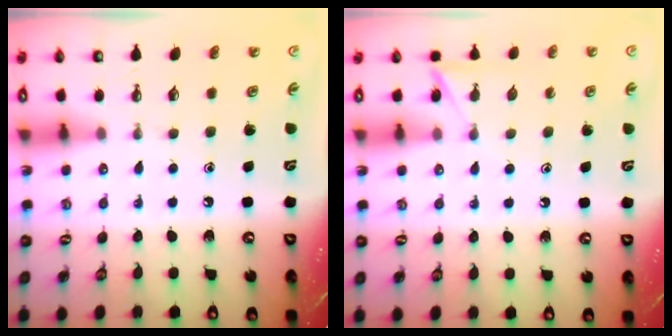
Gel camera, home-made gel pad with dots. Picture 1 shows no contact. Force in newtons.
{"total": 6.8, "press": 6.8, "slide": 0.5}